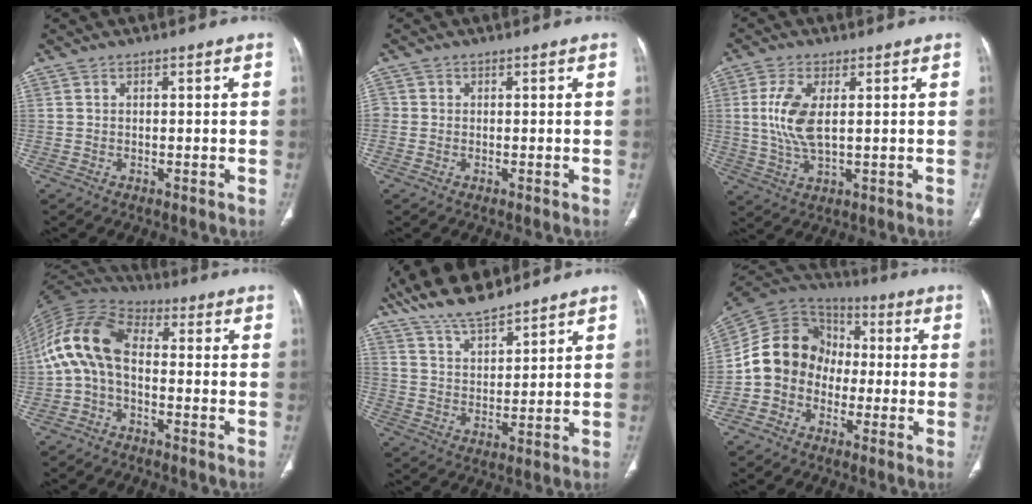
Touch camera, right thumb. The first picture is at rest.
{"total": 1.2, "force": [-0.4, 1.1, 0.3], "torque": [-0.004, 0.003, -0.014]}
{"total": 8.2, "force": [1.2, 3.6, 7.3], "torque": [-0.166, -0.007, 0.026]}
{"total": 12.3, "force": [-0.9, 7.2, 10.0], "torque": [-0.199, 0.037, -0.032]}
{"total": 12.1, "force": [10.2, 3.5, 5.6], "torque": [-0.086, -0.042, 0.190]}
{"total": 13.6, "force": [-2.3, 11.4, 7.1], "torque": [-0.112, 0.044, -0.058]}